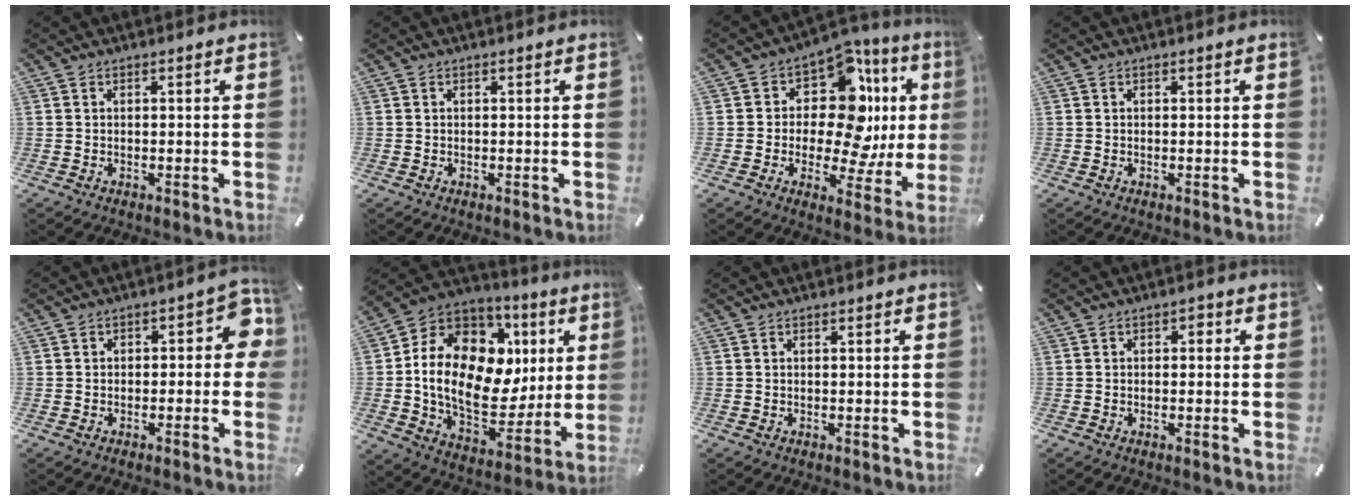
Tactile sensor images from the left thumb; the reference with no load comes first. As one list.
[{"total": 0.0}, {"total": 15.2, "force": [4.2, 9.2, 11.3], "torque": [-0.168, -0.054, 0.067]}, {"total": 0.0}, {"total": 7.0, "force": [-0.2, 4.1, 5.7], "torque": [-0.069, 0.009, -0.008]}, {"total": 19.0, "force": [1.9, 13.8, 13.0], "torque": [-0.246, -0.036, 0.032]}, {"total": 0.0}, {"total": 1.4, "force": [-0.4, 1.1, 0.9], "torque": [-0.009, 0.004, -0.013]}]